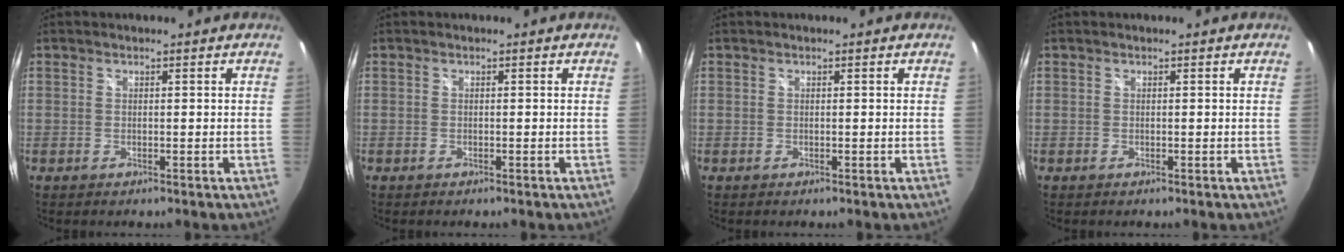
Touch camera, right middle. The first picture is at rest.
{"total": 0.0}
{"total": 0.0}
{"total": 0.0}